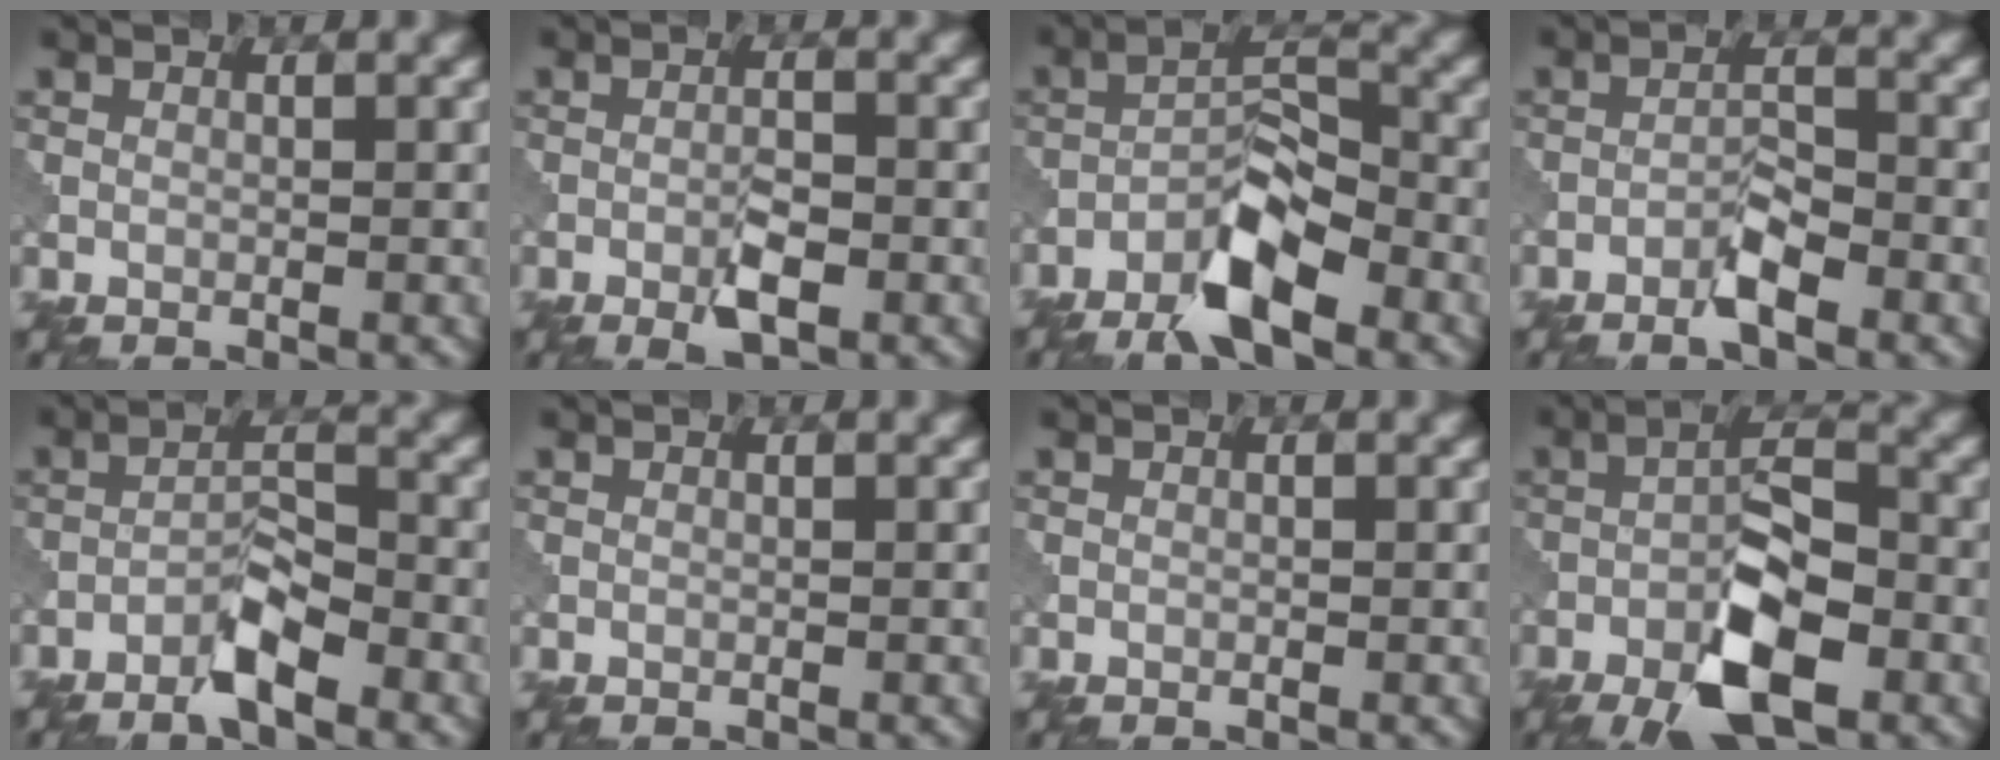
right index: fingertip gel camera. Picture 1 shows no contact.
{"total": 2.7, "force": [-1.3, 0.8, 2.3], "torque": [-0.040, 0.003, -0.025]}
{"total": 6.4, "force": [-4.1, 2.0, 4.5], "torque": [-0.071, 0.010, -0.079]}
{"total": 2.6, "force": [-1.8, 0.6, 1.9], "torque": [-0.033, 0.006, -0.035]}
{"total": 3.4, "force": [-2.4, 0.8, 2.3], "torque": [-0.039, 0.009, -0.048]}
{"total": 0.0}
{"total": 0.0}
{"total": 8.5, "force": [-4.3, 3.2, 6.6], "torque": [-0.105, 0.006, -0.081]}